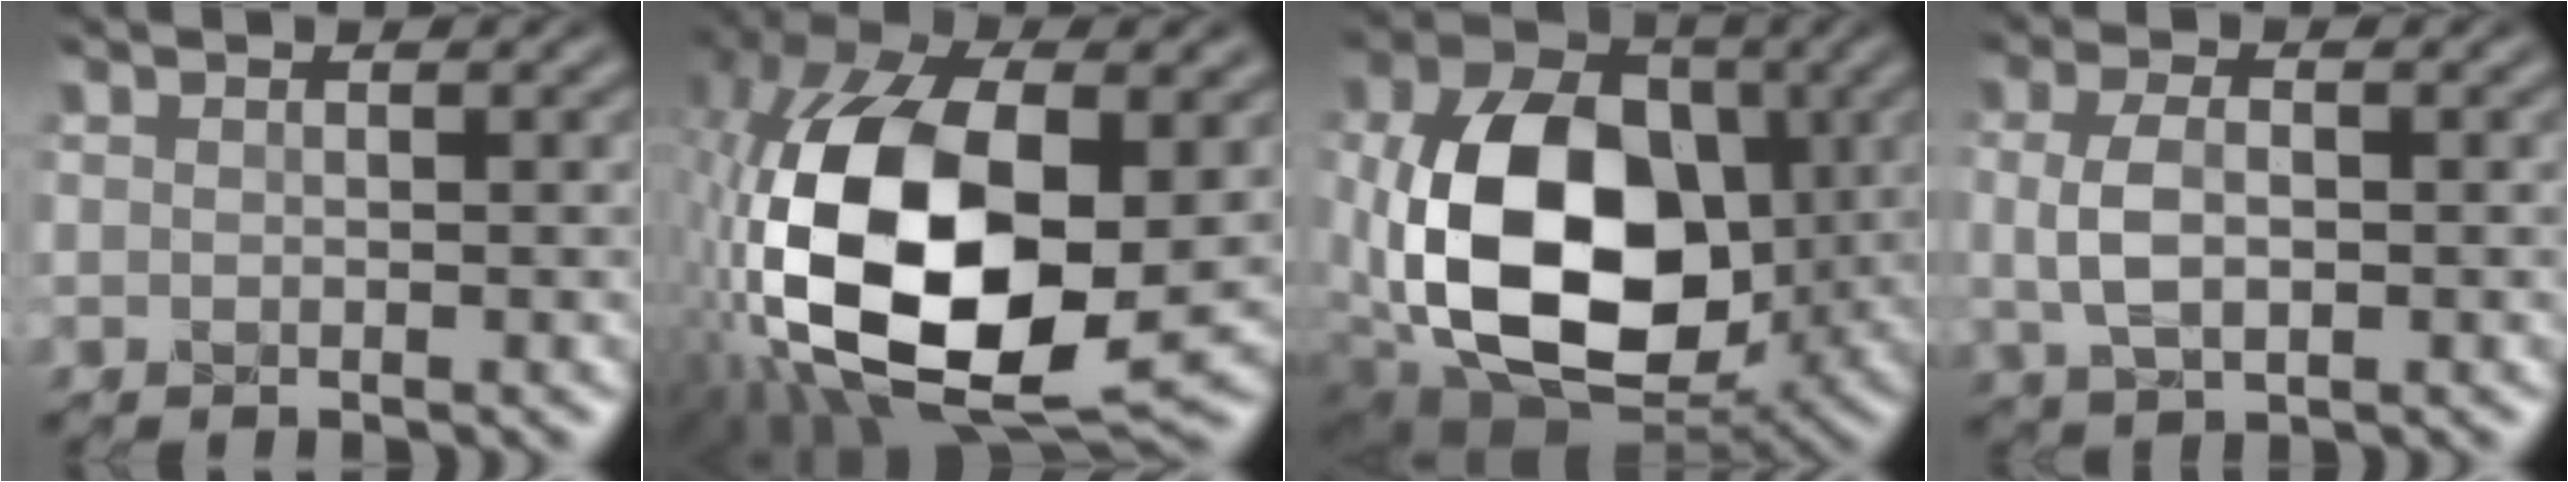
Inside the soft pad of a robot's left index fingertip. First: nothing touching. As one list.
[{"total": 16.9, "force": [-2.5, 8.4, 14.5], "torque": [-0.305, -0.005, -0.052]}, {"total": 14.8, "force": [-1.2, 10.0, 10.8], "torque": [-0.217, -0.024, -0.022]}, {"total": 3.3, "force": [-0.4, 1.7, 2.8], "torque": [-0.063, 0.002, -0.009]}]